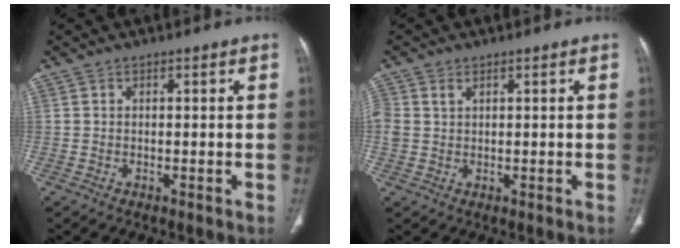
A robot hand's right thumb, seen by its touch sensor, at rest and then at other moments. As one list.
[{"total": 2.9, "force": [1.0, 2.1, 1.6], "torque": [-0.041, 0.006, 0.027]}]